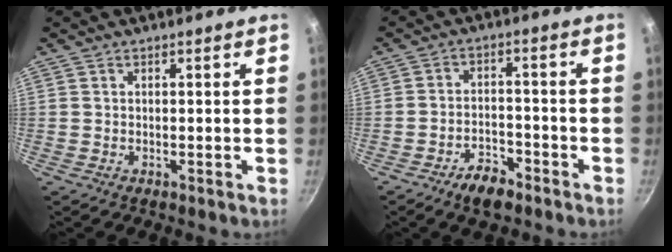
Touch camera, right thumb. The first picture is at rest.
{"total": 6.3, "force": [-4.5, 2.9, 3.3], "torque": [-0.047, 0.031, -0.074]}